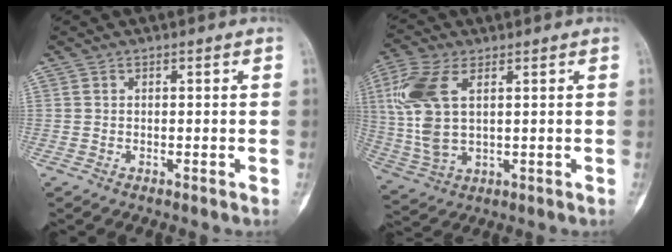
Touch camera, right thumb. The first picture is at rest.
{"total": 12.5, "force": [3.5, 6.3, 10.2], "torque": [-0.249, 0.000, 0.078]}